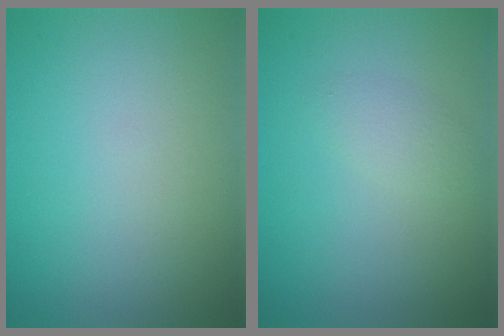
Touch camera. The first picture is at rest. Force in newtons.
{"total": 1.3, "press": 1.3, "slide": 0.0}